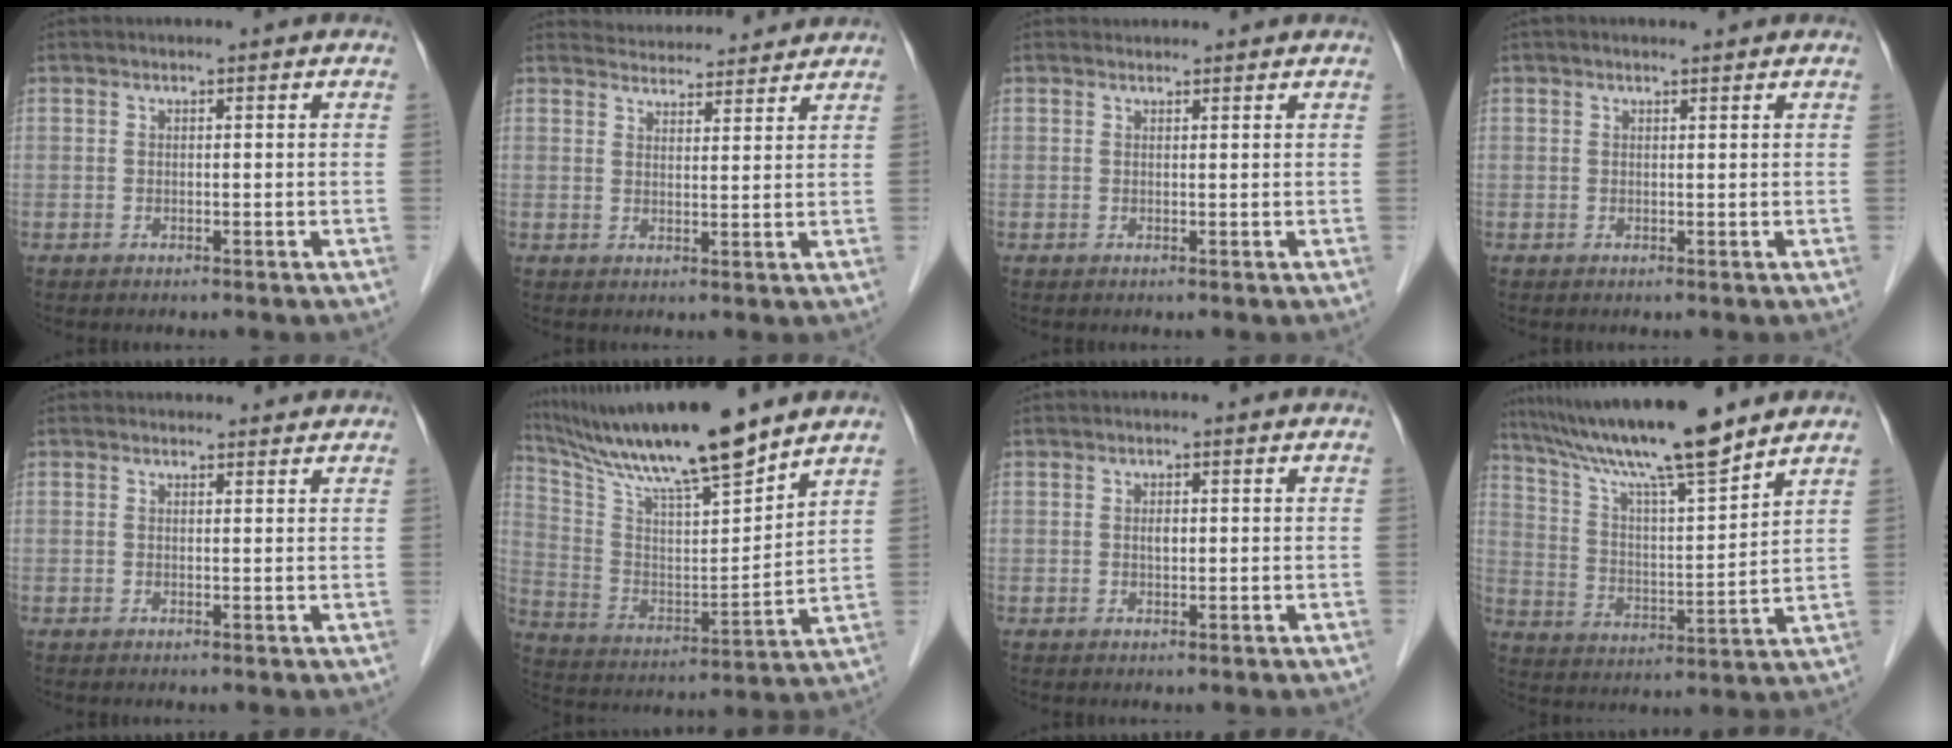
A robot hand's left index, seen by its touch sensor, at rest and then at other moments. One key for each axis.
{"total": 8.2, "fx": 8.1, "fy": 1.4, "fz": 0.9, "tx": -0.012, "ty": 0.016, "tz": 0.104}
{"total": 1.5, "fx": 1.4, "fy": 0.3, "fz": -0.1, "tx": -0.009, "ty": 0.010, "tz": 0.020}
{"total": 1.4, "fx": 1.1, "fy": 0.3, "fz": 0.8, "tx": -0.017, "ty": 0.012, "tz": 0.016}
{"total": 2.9, "fx": 2.7, "fy": 0.8, "fz": 0.1, "tx": -0.005, "ty": 0.007, "tz": 0.029}
{"total": 18.8, "fx": 15.9, "fy": 0.8, "fz": 10.1, "tx": -0.188, "ty": 0.002, "tz": 0.284}
{"total": 0.9, "fx": 0.0, "fy": 0.5, "fz": 0.8, "tx": -0.016, "ty": -0.002, "tz": 0.002}
{"total": 15.8, "fx": 13.2, "fy": 0.1, "fz": 8.7, "tx": -0.153, "ty": 0.001, "tz": 0.230}